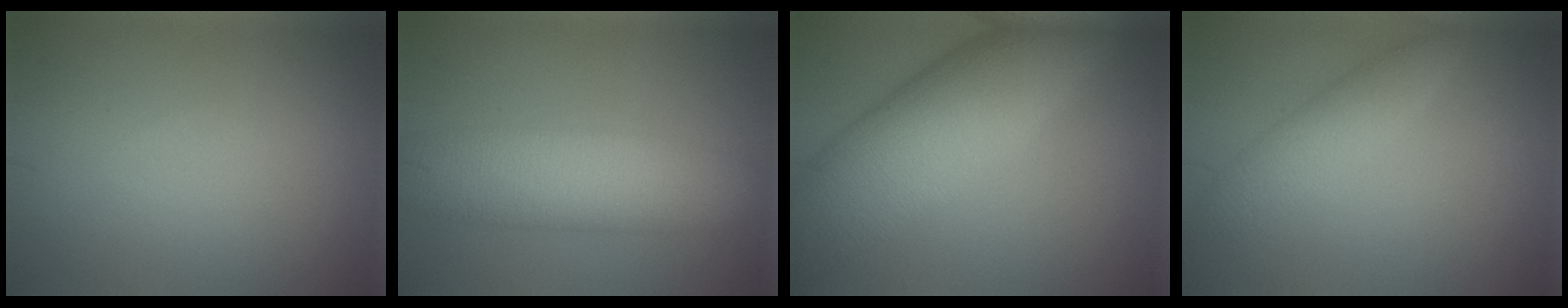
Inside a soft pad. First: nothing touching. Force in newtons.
{"total": 7.8, "press": 7.8, "slide": 0.4}
{"total": 10.6, "press": 10.6, "slide": 0.1}
{"total": 2.4, "press": 2.4, "slide": 0.2}